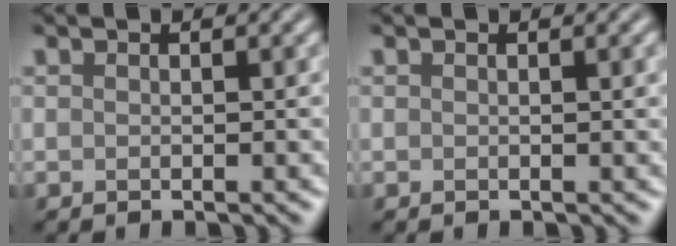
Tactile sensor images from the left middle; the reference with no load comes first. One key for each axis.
{"total": 0.8, "fx": 0.2, "fy": 0.2, "fz": 0.8, "tx": -0.008, "ty": 0.003, "tz": 0.002}